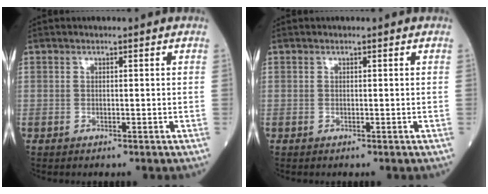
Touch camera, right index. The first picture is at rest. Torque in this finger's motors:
{"motor_torque": [0.00, 0.00, 0.00, -0.01]}